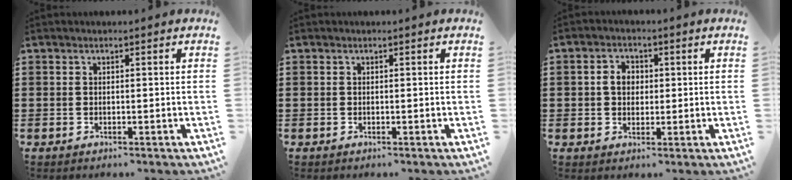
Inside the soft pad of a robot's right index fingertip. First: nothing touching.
{"total": 0.0}
{"total": 3.2, "force": [0.2, 2.5, 1.9], "torque": [-0.045, 0.012, 0.002]}